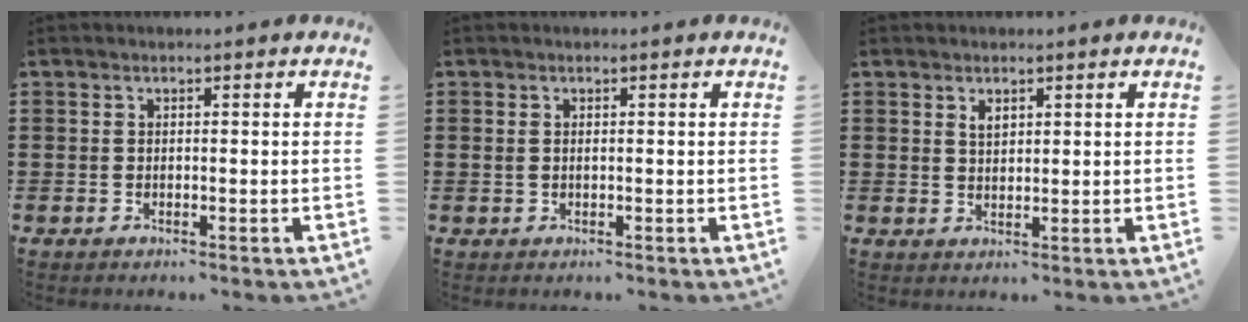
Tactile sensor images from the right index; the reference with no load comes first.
{"total": 0.8, "force": [0.2, 0.4, 0.7], "torque": [-0.015, 0.003, 0.003]}
{"total": 1.7, "force": [1.1, 0.9, 0.8], "torque": [-0.018, 0.004, 0.020]}